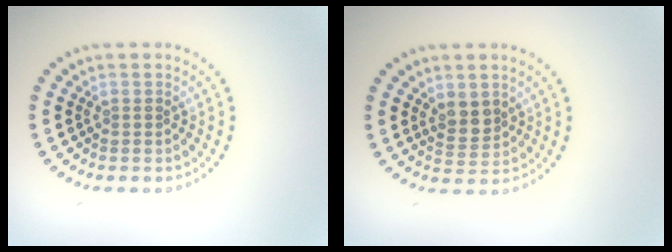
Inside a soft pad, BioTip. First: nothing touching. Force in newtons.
{"total": 2.2, "press": 2.0, "slide": 0.8}